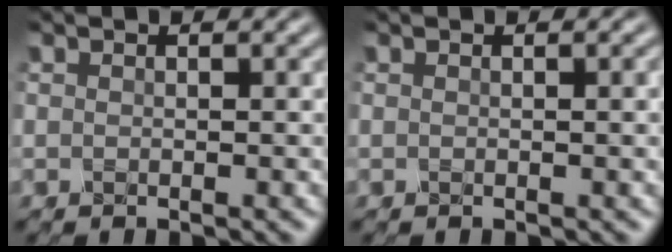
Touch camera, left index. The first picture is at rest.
{"total": 1.9, "force": [0.6, 0.7, 1.7], "torque": [-0.019, 0.003, 0.009]}